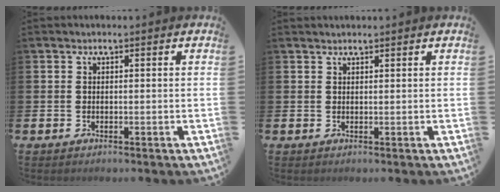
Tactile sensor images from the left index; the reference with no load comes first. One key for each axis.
{"total": 0.9, "fx": 0.9, "fy": 0.1, "fz": 0.0, "tx": 0.013, "ty": -0.004, "tz": 0.014}